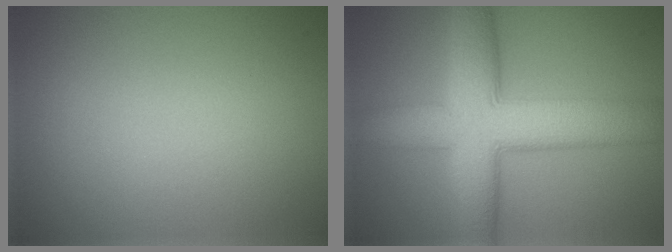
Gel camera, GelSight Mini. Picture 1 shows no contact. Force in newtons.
{"total": 9.7, "press": 9.7, "slide": 0.2}